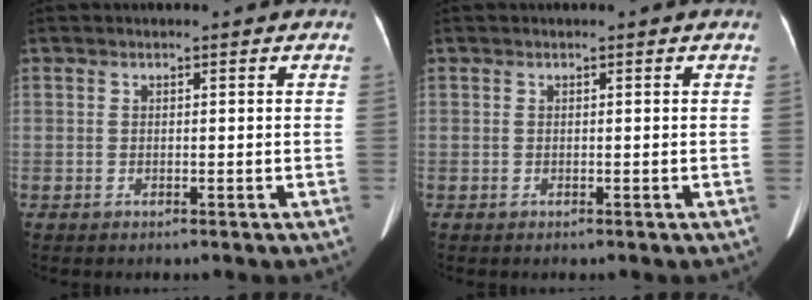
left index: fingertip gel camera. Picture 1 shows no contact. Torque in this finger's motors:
{"motor_torque": [0.09, -0.02, 0.03, 0.01]}